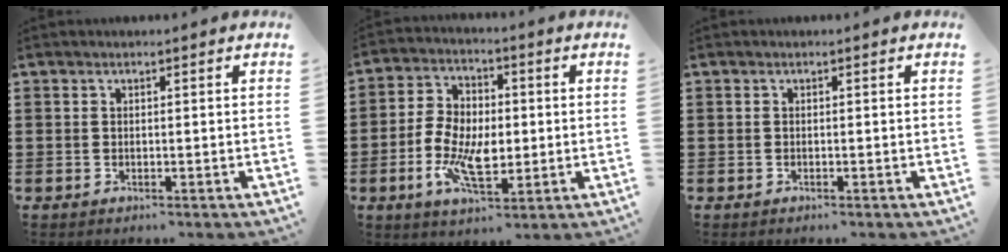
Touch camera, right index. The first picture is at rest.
{"total": 8.9, "force": [-1.7, 5.1, 7.0], "torque": [-0.159, 0.006, -0.038]}
{"total": 0.0}